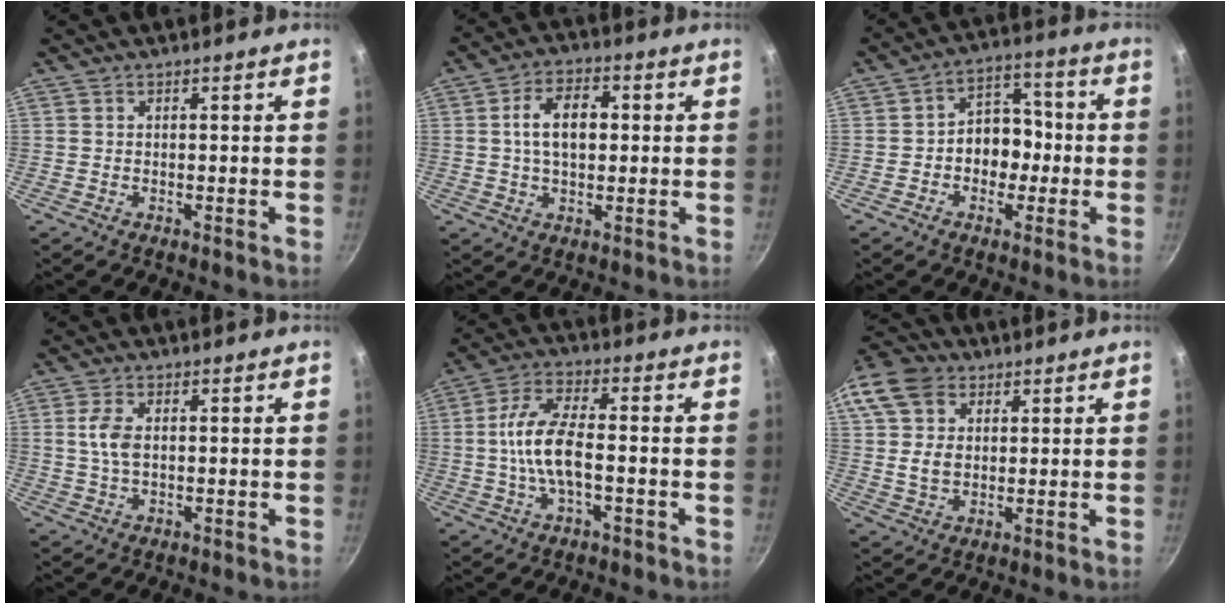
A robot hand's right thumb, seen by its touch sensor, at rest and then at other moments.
{"total": 9.1, "force": [1.0, 5.6, 7.1], "torque": [-0.104, 0.017, 0.011]}
{"total": 8.7, "force": [-1.4, 6.9, 5.2], "torque": [-0.015, 0.033, -0.031]}
{"total": 4.7, "force": [0.6, 2.6, 3.9], "torque": [-0.079, 0.005, 0.009]}
{"total": 10.1, "force": [-1.5, 4.2, 9.1], "torque": [-0.175, 0.027, -0.041]}
{"total": 16.5, "force": [5.5, 12.5, 9.1], "torque": [-0.188, 0.017, 0.094]}